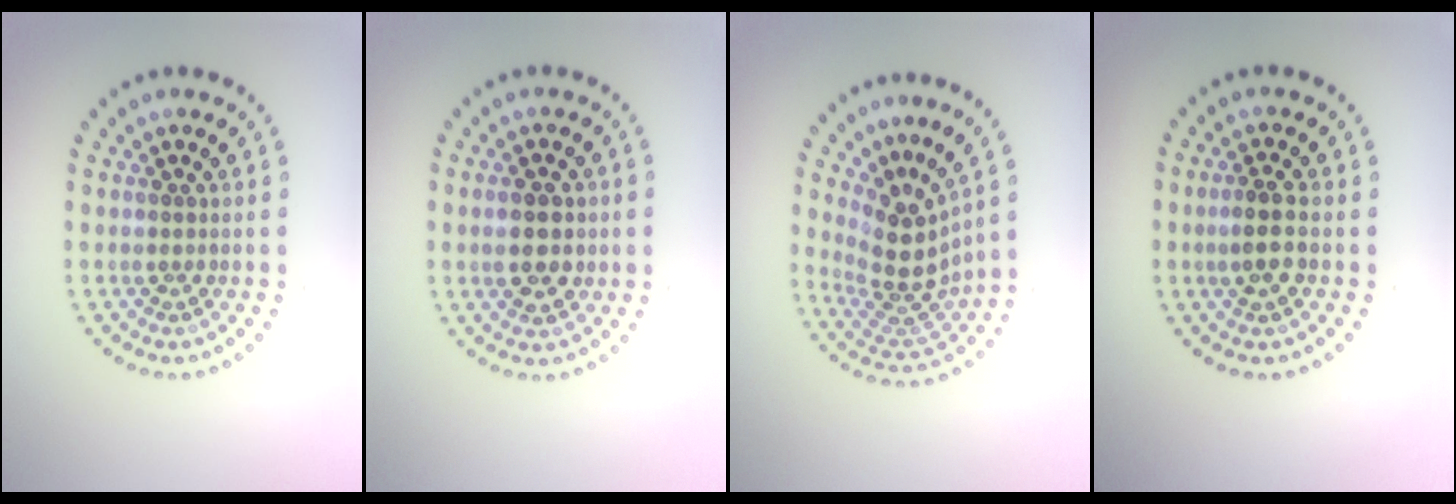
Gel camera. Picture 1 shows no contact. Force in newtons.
{"total": 3.9, "press": 3.9, "slide": 0.2}
{"total": 4.4, "press": 3.1, "slide": 3.1}
{"total": 2.4, "press": 2.4, "slide": 0.7}